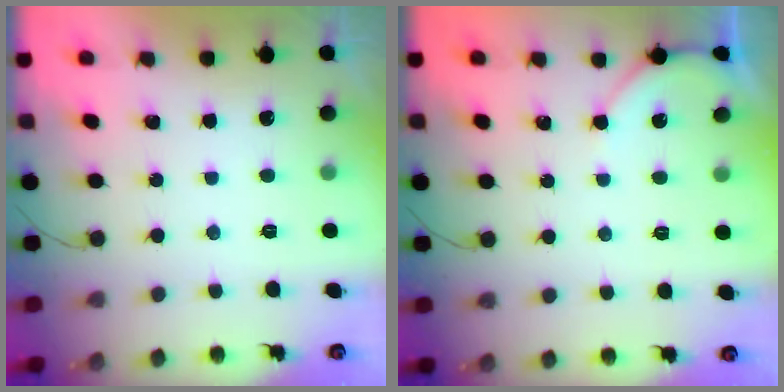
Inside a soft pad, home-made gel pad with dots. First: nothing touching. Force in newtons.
{"total": 4.0, "press": 3.9, "slide": 0.7}